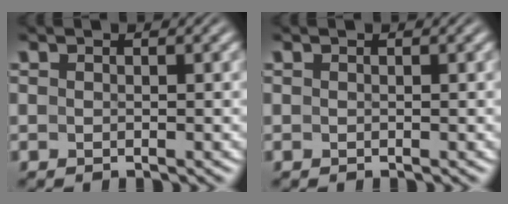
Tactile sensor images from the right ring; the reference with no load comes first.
{"total": 0.0}